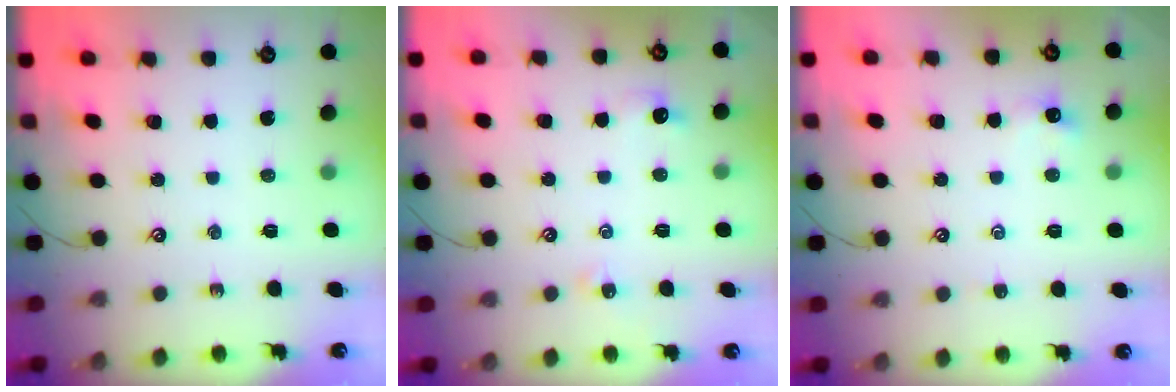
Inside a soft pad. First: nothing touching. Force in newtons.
{"total": 2.2, "press": 2.1, "slide": 0.6}
{"total": 0.6, "press": 0.5, "slide": 0.4}